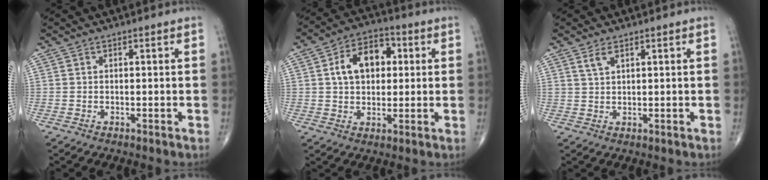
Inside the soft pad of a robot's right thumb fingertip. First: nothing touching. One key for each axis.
{"total": 10.9, "fx": 2.1, "fy": 7.3, "fz": 7.8, "tx": -0.105, "ty": 0.015, "tz": 0.029}
{"total": 2.2, "fx": 1.4, "fy": 0.9, "fz": 1.4, "tx": -0.030, "ty": -0.003, "tz": 0.033}